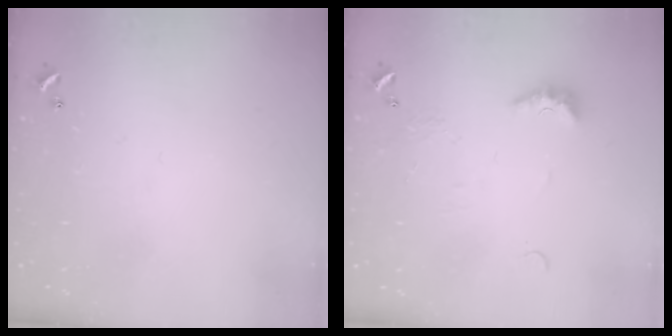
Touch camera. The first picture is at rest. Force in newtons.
{"total": 4.3, "press": 4.2, "slide": 0.9}